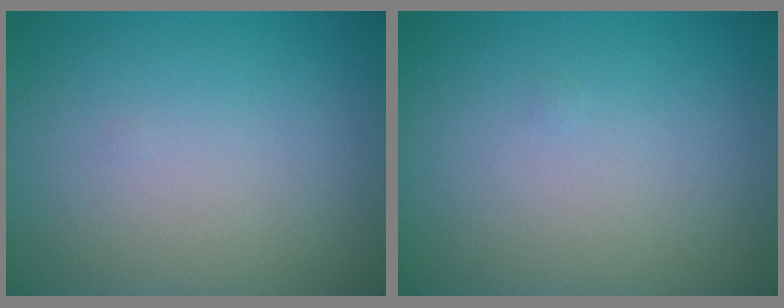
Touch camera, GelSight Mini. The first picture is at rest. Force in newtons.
{"total": 0.0}